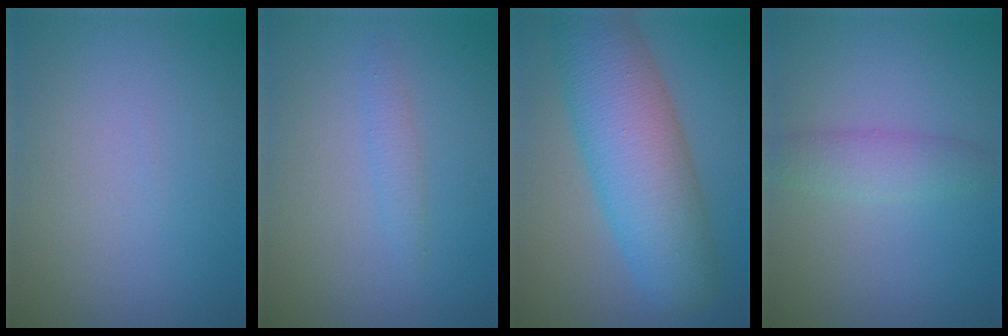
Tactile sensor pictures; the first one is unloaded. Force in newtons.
{"total": 1.2, "press": 1.2, "slide": 0.0}
{"total": 9.7, "press": 9.7, "slide": 0.2}
{"total": 2.5, "press": 2.5, "slide": 0.1}